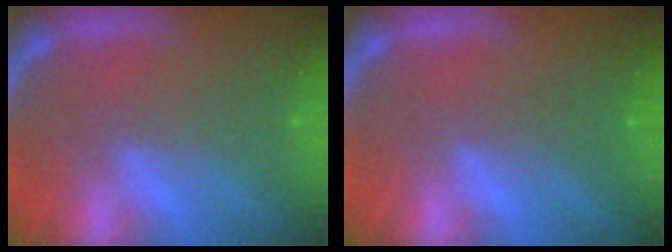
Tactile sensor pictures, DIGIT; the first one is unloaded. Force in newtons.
{"total": 1.4}